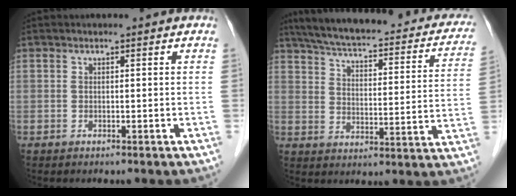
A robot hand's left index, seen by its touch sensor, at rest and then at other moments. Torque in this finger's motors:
{"motor_torque": [-0.82, -1.32, 0.14, 0.06]}